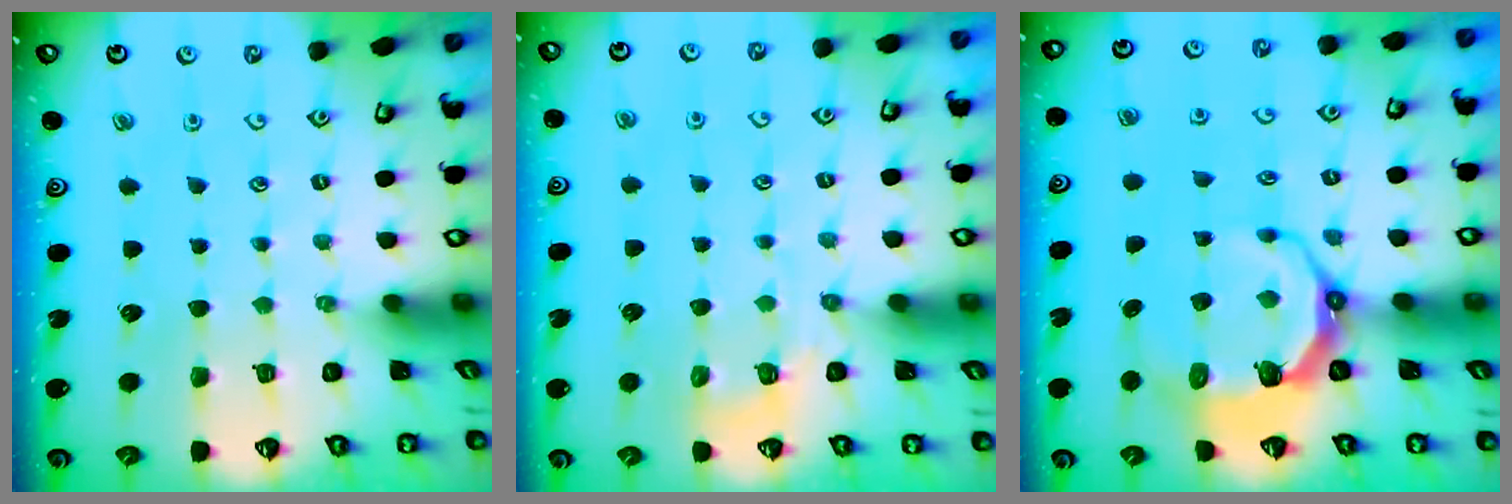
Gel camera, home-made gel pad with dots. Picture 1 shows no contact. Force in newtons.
{"total": 4.8, "press": 4.5, "slide": 1.6}
{"total": 7.8, "press": 6.4, "slide": 4.4}